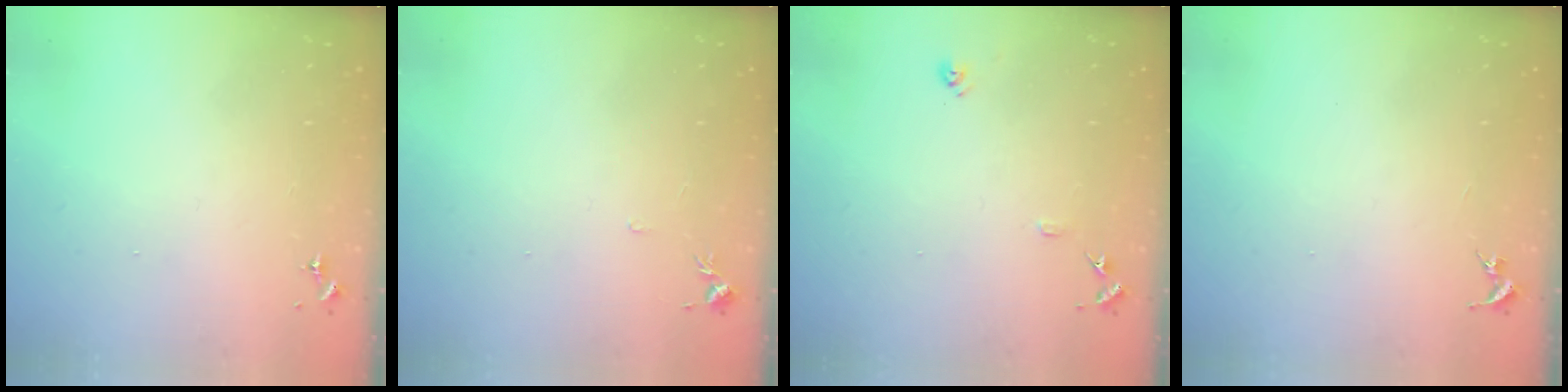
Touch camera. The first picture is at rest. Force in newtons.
{"total": 4.3, "press": 4.2, "slide": 0.6}
{"total": 8.3, "press": 8.3, "slide": 0.7}
{"total": 0.0}